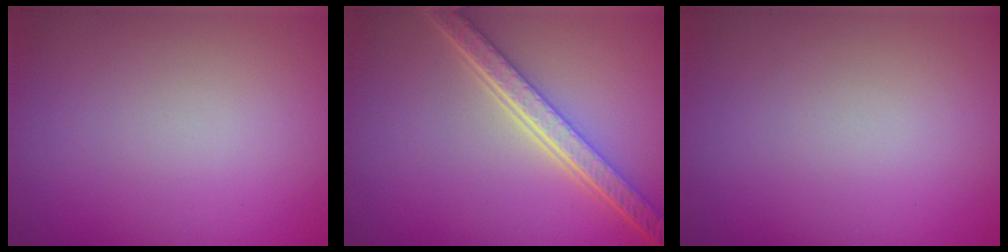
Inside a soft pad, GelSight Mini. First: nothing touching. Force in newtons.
{"total": 5.4, "press": 4.1, "slide": 3.5}
{"total": 0.0}